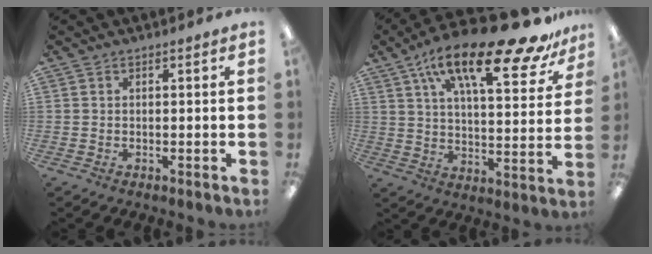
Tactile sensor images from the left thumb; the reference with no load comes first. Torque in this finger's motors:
{"motor_torque": [0.72, 0.78, 1.52, -1.27, 0.41]}